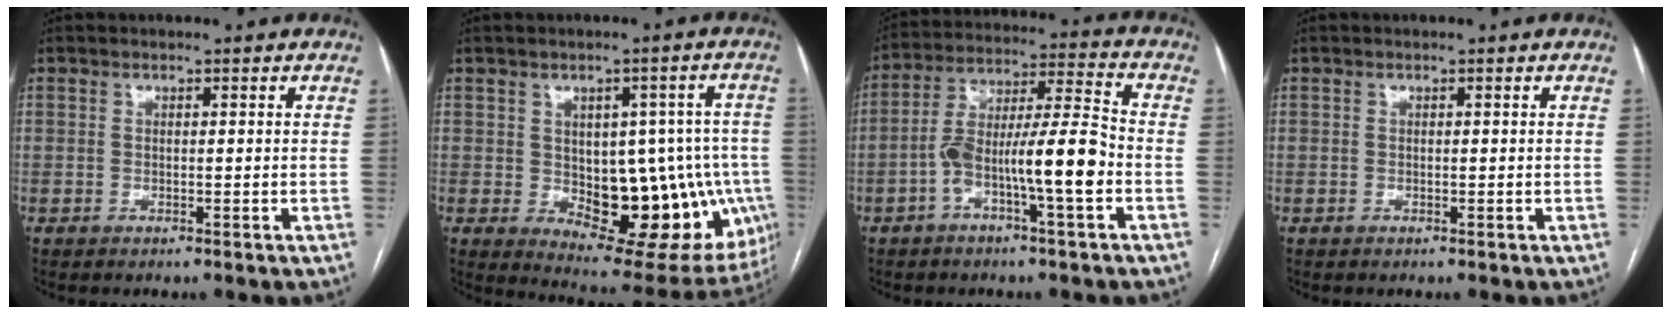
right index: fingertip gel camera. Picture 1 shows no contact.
{"total": 19.7, "force": [-3.3, 10.4, 16.4], "torque": [-0.161, 0.019, -0.013]}
{"total": 12.2, "force": [-3.9, 1.1, 11.5], "torque": [-0.206, 0.026, -0.067]}
{"total": 0.0}